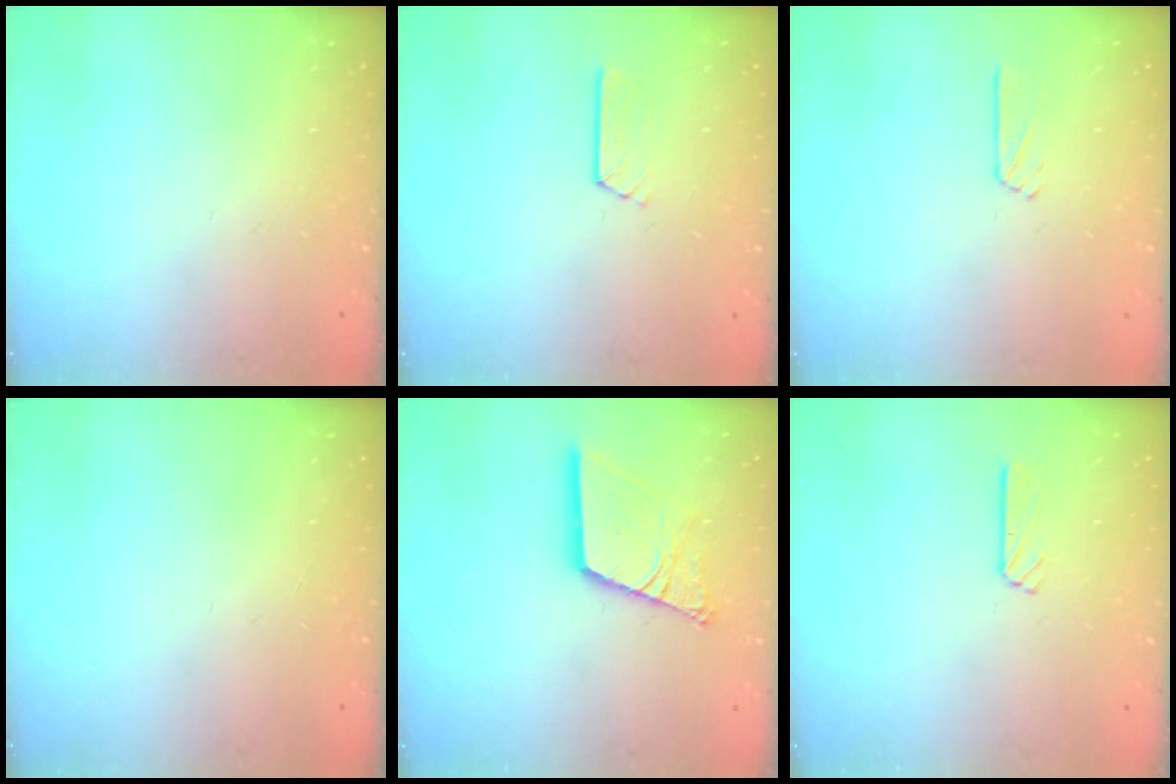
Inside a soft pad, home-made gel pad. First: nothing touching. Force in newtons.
{"total": 3.5, "press": 3.5, "slide": 0.4}
{"total": 2.3, "press": 2.3, "slide": 0.2}
{"total": 0.0}
{"total": 17.1, "press": 17.0, "slide": 1.9}
{"total": 5.7, "press": 5.7, "slide": 0.0}